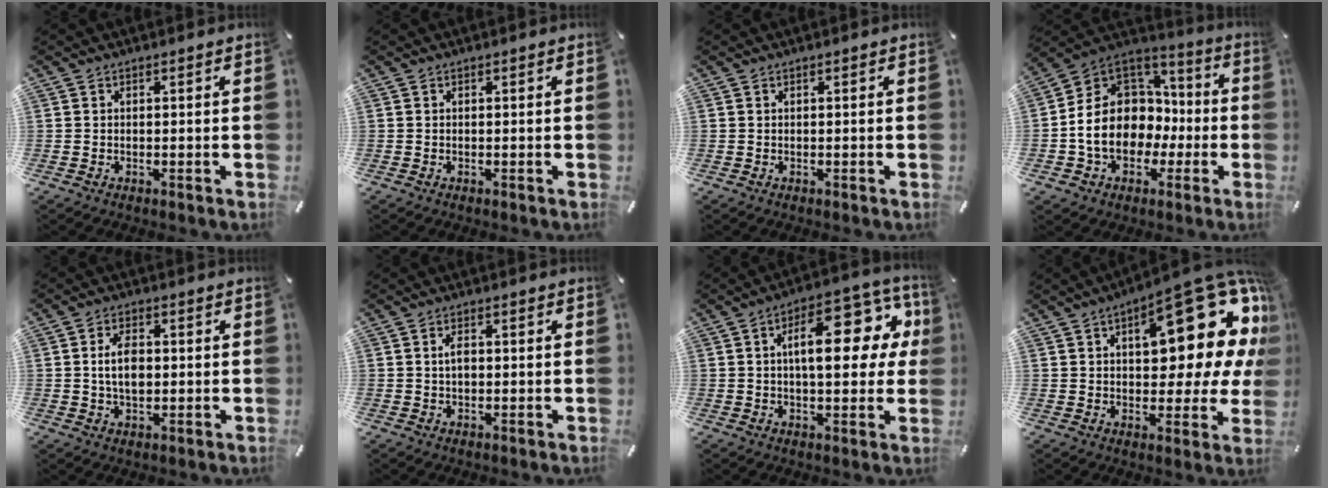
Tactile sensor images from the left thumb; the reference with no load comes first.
{"total": 0.0}
{"total": 0.0}
{"total": 15.2, "force": [-3.6, 12.8, 7.3], "torque": [-0.161, 0.013, -0.060]}
{"total": 6.3, "force": [0.2, 3.8, 5.1], "torque": [-0.111, -0.001, -0.005]}
{"total": 2.5, "force": [0.2, 1.3, 2.1], "torque": [-0.042, 0.004, 0.002]}
{"total": 18.7, "force": [4.4, 8.8, 15.9], "torque": [-0.224, -0.014, 0.069]}
{"total": 22.6, "force": [9.4, 9.8, 18.1], "torque": [-0.224, -0.062, 0.146]}